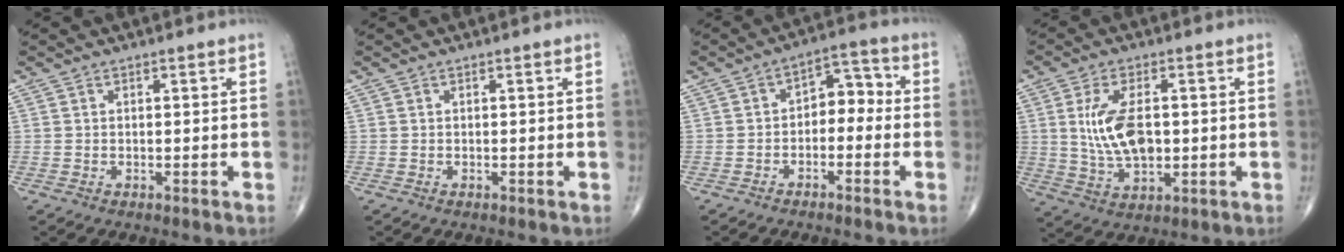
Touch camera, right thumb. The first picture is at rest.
{"total": 0.0}
{"total": 6.5, "force": [-1.2, 4.3, 4.6], "torque": [-0.039, 0.041, -0.032]}
{"total": 10.6, "force": [0.9, 5.6, 9.0], "torque": [-0.170, -0.006, 0.025]}